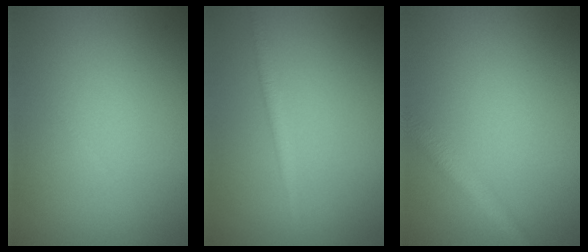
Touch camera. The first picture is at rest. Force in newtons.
{"total": 1.7, "press": 1.7, "slide": 0.0}
{"total": 2.7, "press": 2.7, "slide": 0.1}